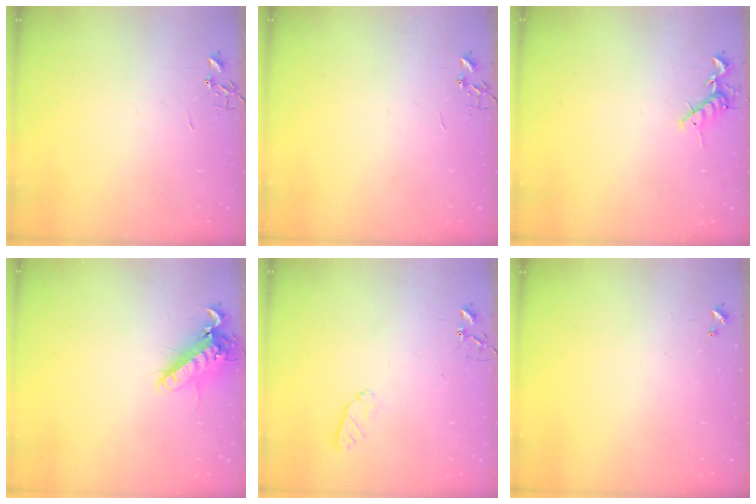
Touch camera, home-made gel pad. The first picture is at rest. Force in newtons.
{"total": 0.0}
{"total": 8.0, "press": 7.9, "slide": 1.4}
{"total": 12.5, "press": 12.3, "slide": 2.1}
{"total": 5.4, "press": 5.3, "slide": 0.7}
{"total": 0.0}